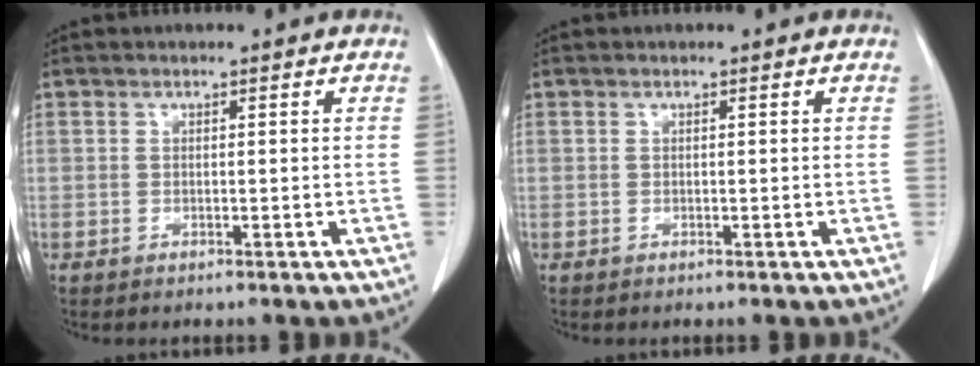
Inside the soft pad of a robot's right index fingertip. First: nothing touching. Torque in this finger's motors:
{"motor_torque": [0.03, 0.00, -0.01, 0.01]}